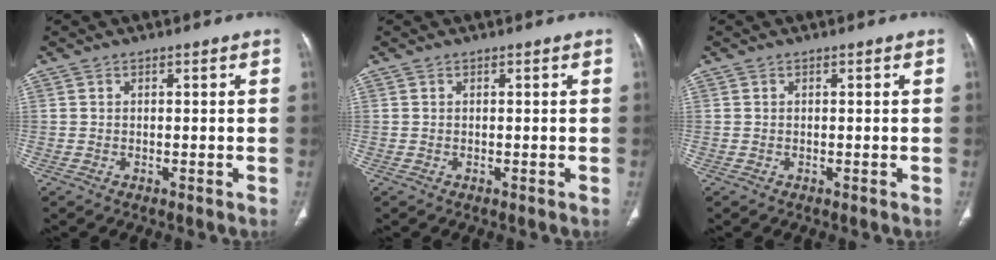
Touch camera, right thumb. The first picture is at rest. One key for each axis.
{"total": 0.0}
{"total": 0.0}